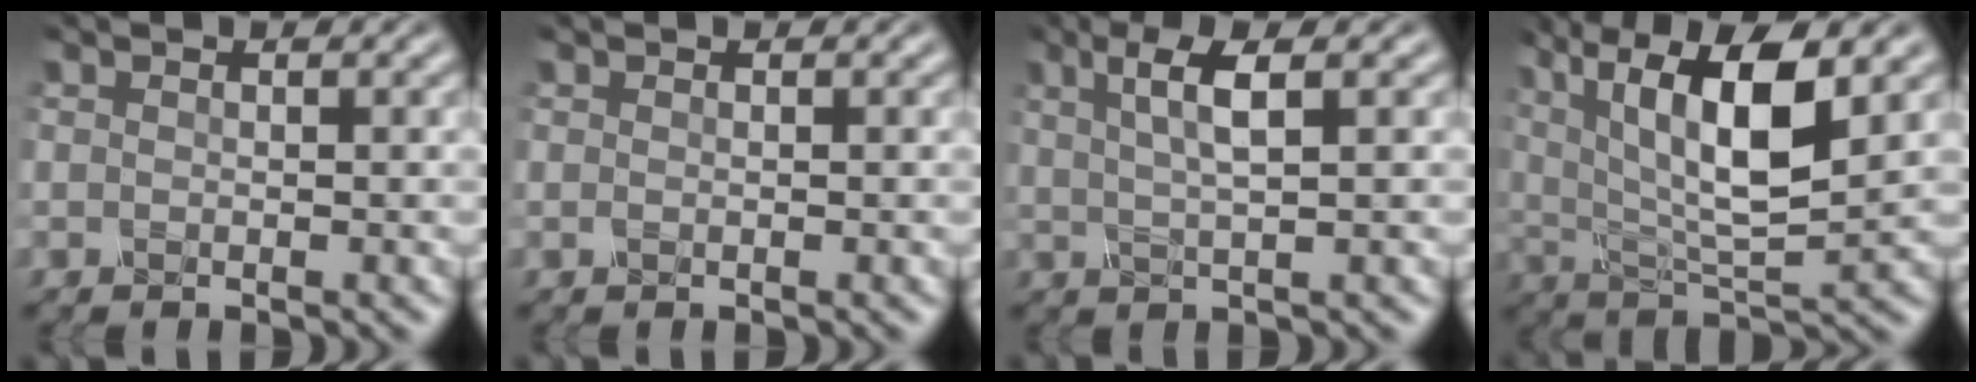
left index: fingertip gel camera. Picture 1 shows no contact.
{"total": 0.0}
{"total": 3.5, "force": [1.1, 0.7, 3.3], "torque": [-0.057, 0.000, 0.021]}
{"total": 10.9, "force": [4.0, 3.8, 9.5], "torque": [-0.177, -0.001, 0.071]}